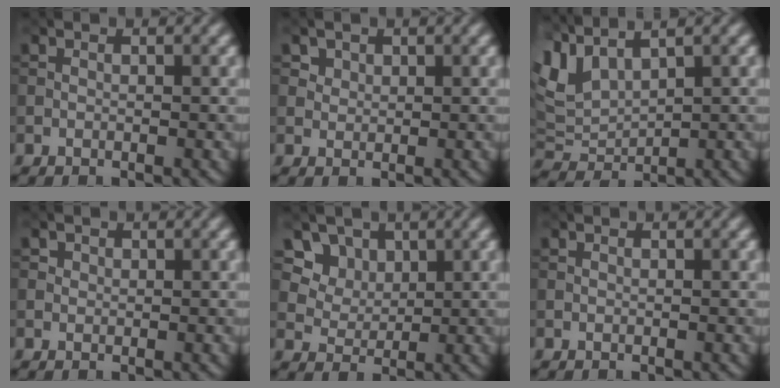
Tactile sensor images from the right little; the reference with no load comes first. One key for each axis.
{"total": 1.8, "fx": 1.2, "fy": 1.2, "fz": 0.4, "tx": -0.012, "ty": -0.016, "tz": 0.038}
{"total": 5.4, "fx": 3.3, "fy": 2.6, "fz": 3.4, "tx": -0.084, "ty": 0.013, "tz": 0.064}
{"total": 0.8, "fx": 0.5, "fy": 0.7, "fz": 0.1, "tx": 0.001, "ty": -0.002, "tz": 0.010}
{"total": 7.6, "fx": 4.4, "fy": 5.5, "fz": 2.9, "tx": -0.065, "ty": -0.005, "tz": 0.082}
{"total": 0.0}